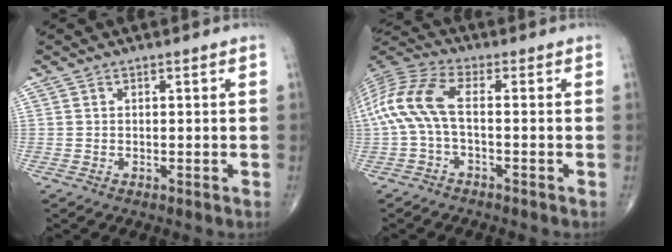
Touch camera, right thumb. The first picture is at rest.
{"total": 10.3, "force": [-0.8, 4.0, 9.4], "torque": [-0.224, 0.034, -0.025]}